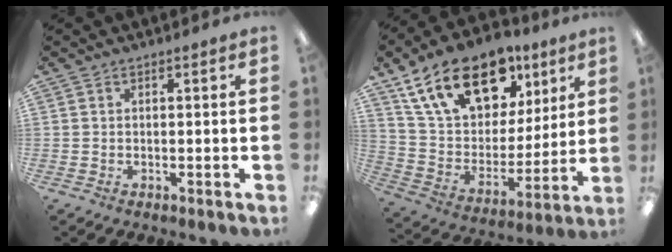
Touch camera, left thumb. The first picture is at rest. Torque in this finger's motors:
{"motor_torque": [2.42, 2.49, 1.51, -1.26, 0.12]}